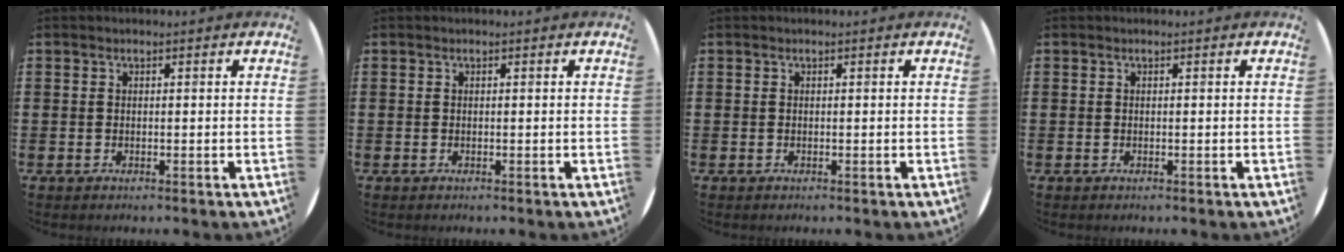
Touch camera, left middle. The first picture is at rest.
{"total": 0.0}
{"total": 0.0}
{"total": 0.0}